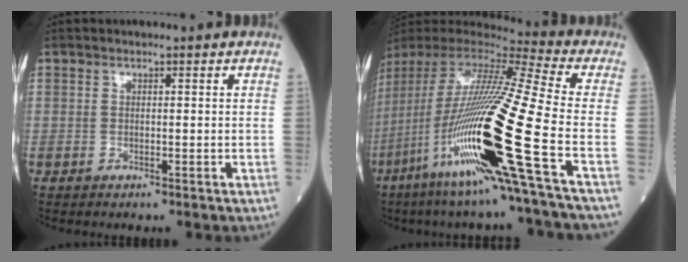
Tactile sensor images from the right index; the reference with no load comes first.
{"total": 28.1, "force": [-9.6, -0.3, 26.4], "torque": [-0.513, -0.052, -0.187]}